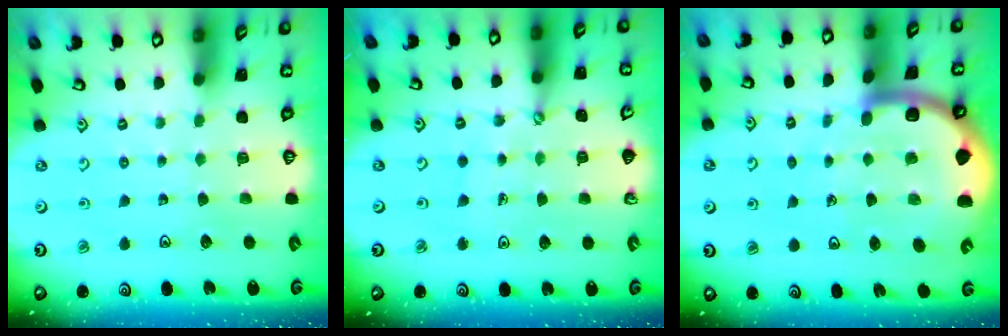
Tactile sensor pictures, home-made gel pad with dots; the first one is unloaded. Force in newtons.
{"total": 1.0, "press": 1.0, "slide": 0.2}
{"total": 10.2, "press": 10.2, "slide": 1.2}